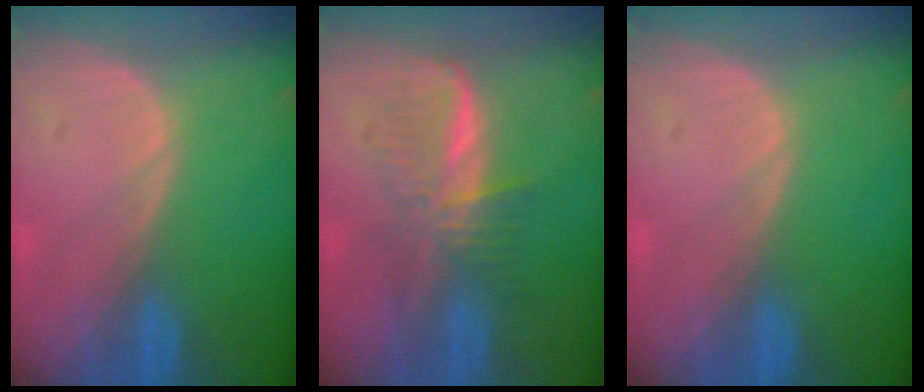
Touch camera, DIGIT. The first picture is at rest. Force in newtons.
{"total": 5.9, "press": 5.9, "slide": 0.8}
{"total": 0.0}